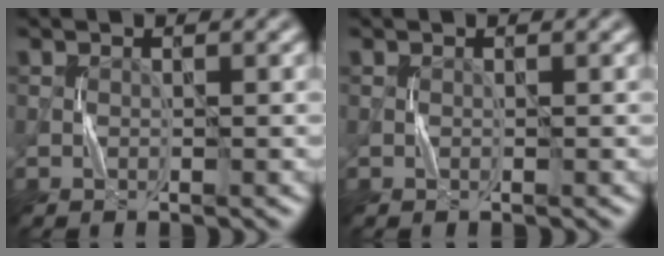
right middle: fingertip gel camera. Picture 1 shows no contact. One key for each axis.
{"total": 0.0}